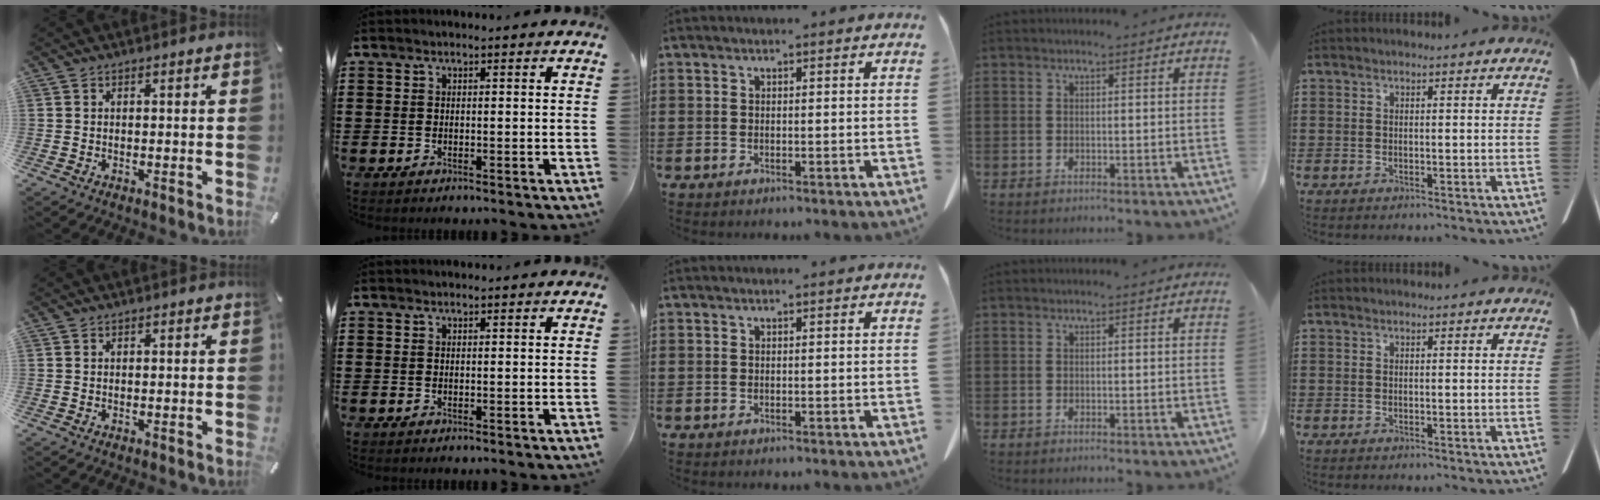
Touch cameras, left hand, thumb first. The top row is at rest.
{}